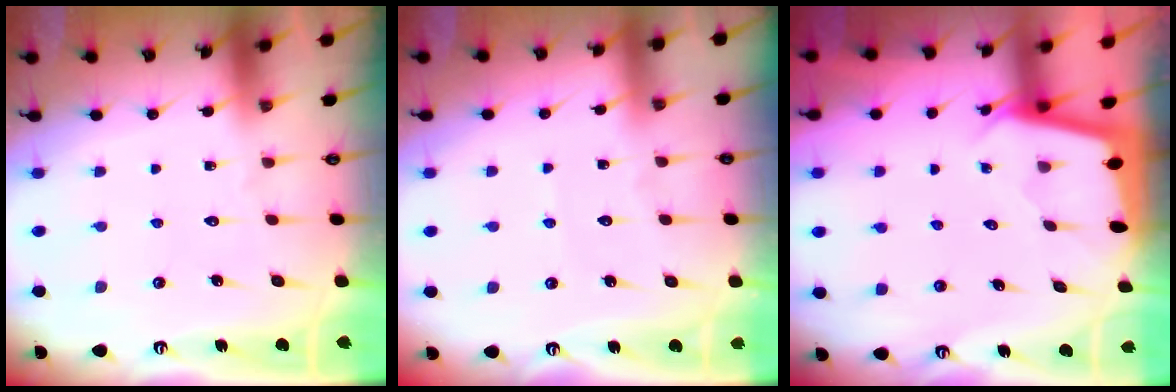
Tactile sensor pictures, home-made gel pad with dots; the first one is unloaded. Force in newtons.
{"total": 3.8, "press": 3.8, "slide": 0.6}
{"total": 1.8, "press": 1.8, "slide": 0.1}